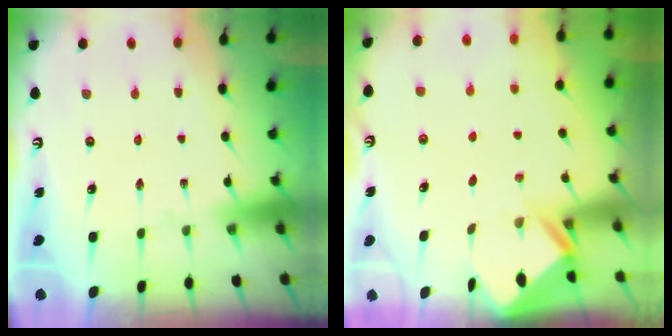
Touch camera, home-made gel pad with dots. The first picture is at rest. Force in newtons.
{"total": 2.6, "press": 2.6, "slide": 0.1}